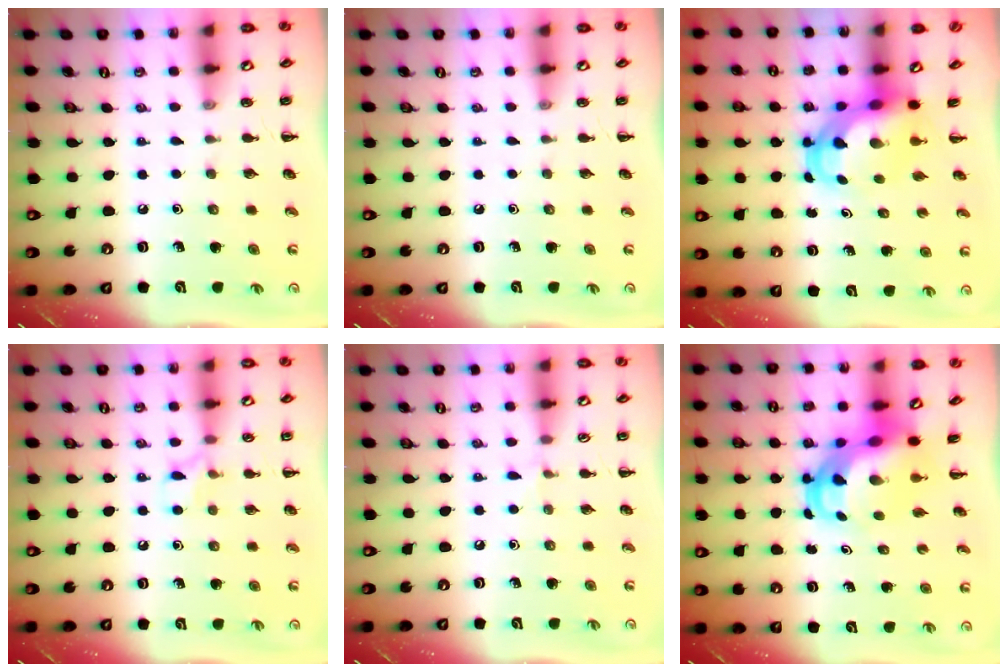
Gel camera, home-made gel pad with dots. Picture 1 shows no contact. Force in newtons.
{"total": 0.0}
{"total": 5.7, "press": 5.6, "slide": 1.3}
{"total": 5.8, "press": 5.7, "slide": 1.3}
{"total": 3.6, "press": 3.4, "slide": 1.3}
{"total": 7.2, "press": 6.9, "slide": 2.0}